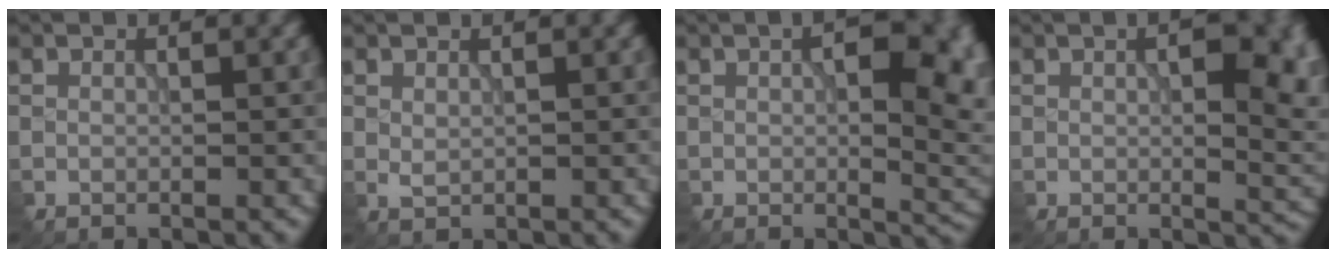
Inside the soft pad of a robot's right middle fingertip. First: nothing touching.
{"total": 0.6, "force": [0.4, 0.3, 0.3], "torque": [-0.013, -0.003, 0.014]}
{"total": 10.1, "force": [1.0, 4.5, 9.0], "torque": [-0.103, -0.003, 0.021]}
{"total": 7.7, "force": [1.0, 3.3, 7.0], "torque": [-0.082, -0.003, 0.020]}